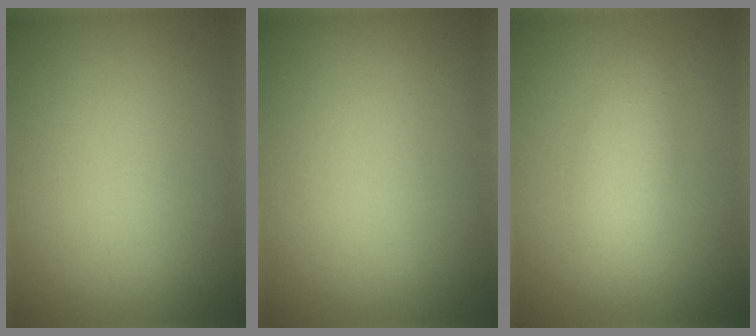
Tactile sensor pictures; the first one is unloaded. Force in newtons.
{"total": 0.0}
{"total": 2.5, "press": 2.5, "slide": 0.1}